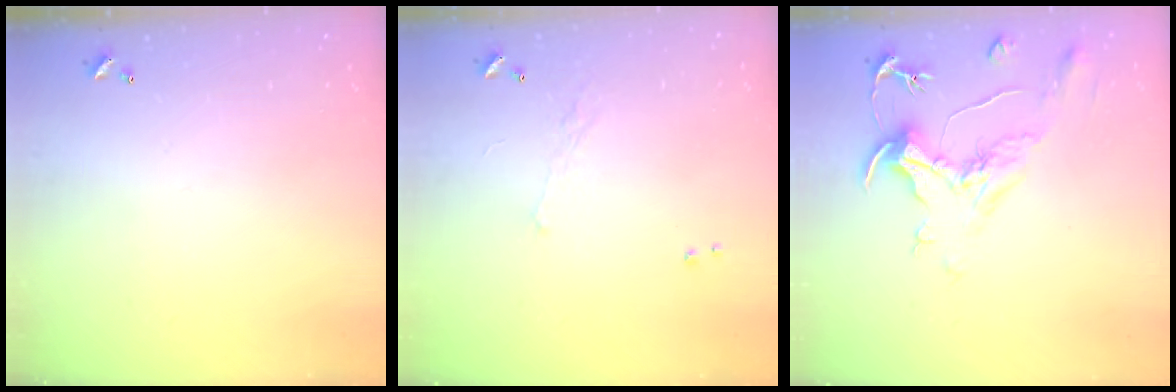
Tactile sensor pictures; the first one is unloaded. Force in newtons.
{"total": 0.7, "press": 0.0, "slide": 0.7}
{"total": 2.2, "press": 1.7, "slide": 1.4}